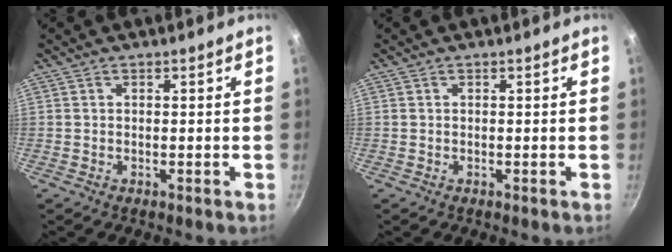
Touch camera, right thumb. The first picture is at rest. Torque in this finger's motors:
{"motor_torque": [-0.12, 0.12, 0.00, 0.00, 0.00]}